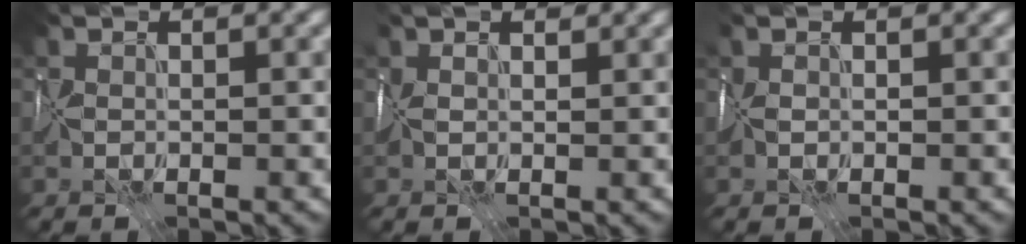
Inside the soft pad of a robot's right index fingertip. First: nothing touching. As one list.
[{"total": 2.7, "force": [1.6, 1.3, 1.7], "torque": [-0.030, 0.010, 0.026]}, {"total": 0.8, "force": [0.0, 0.5, 0.7], "torque": [-0.022, 0.003, -0.001]}]